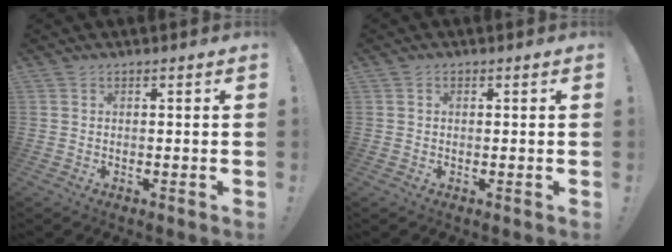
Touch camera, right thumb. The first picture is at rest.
{"total": 0.7, "force": [0.2, 0.6, 0.4], "torque": [-0.007, 0.003, 0.004]}